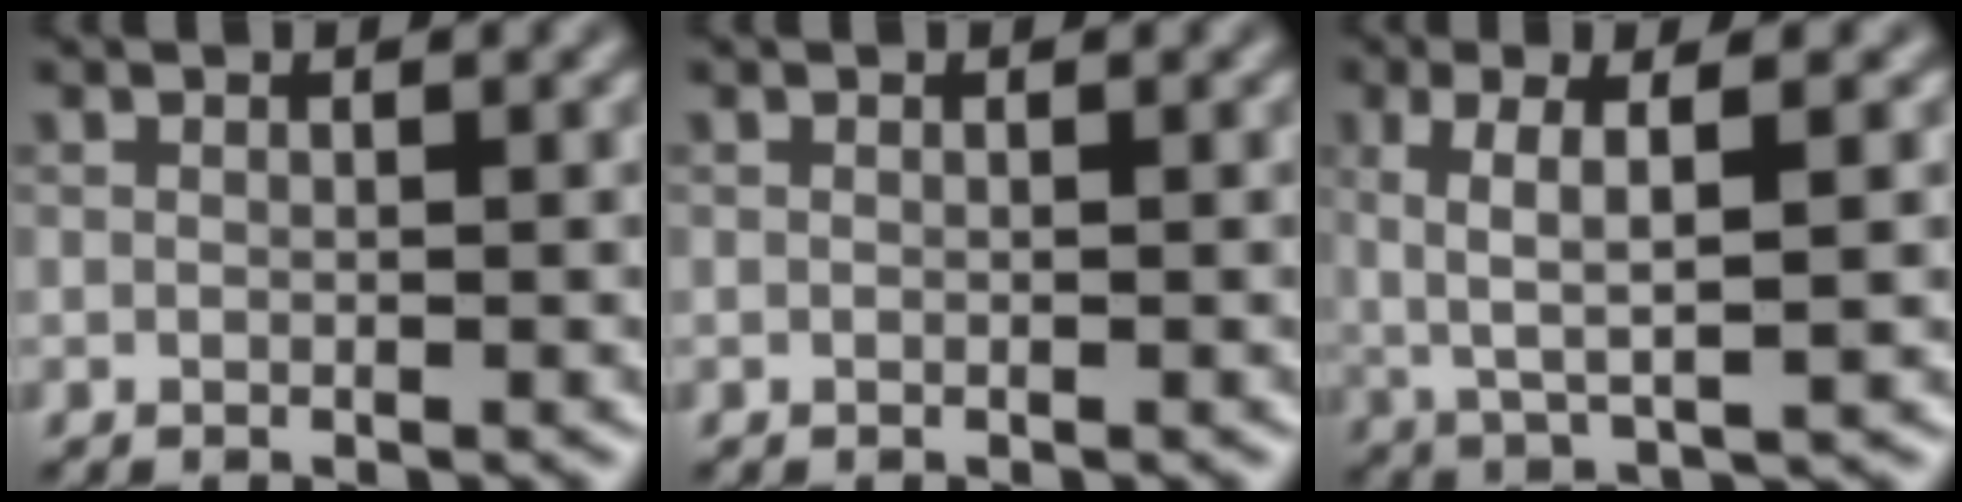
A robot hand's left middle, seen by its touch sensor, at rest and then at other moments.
{"total": 0.0}
{"total": 4.9, "force": [0.8, 1.1, 4.7], "torque": [-0.095, 0.008, 0.023]}